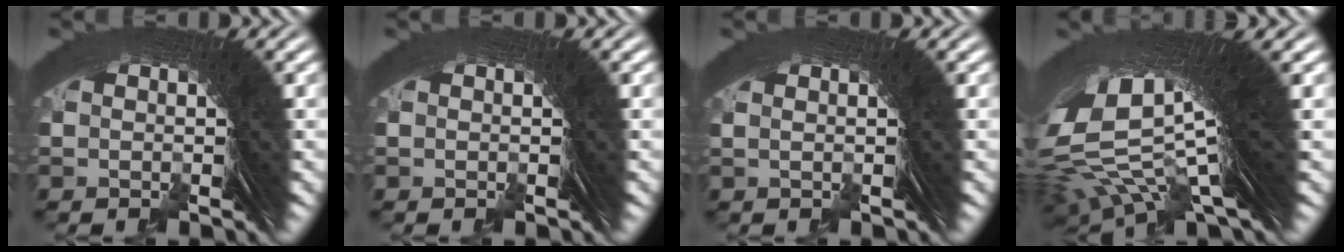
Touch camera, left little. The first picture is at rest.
{"total": 0.0}
{"total": 1.2, "force": [0.5, -0.4, 1.0], "torque": [-0.013, 0.007, 0.009]}
{"total": 16.3, "force": [5.3, 7.1, 13.7], "torque": [-0.265, -0.014, 0.095]}